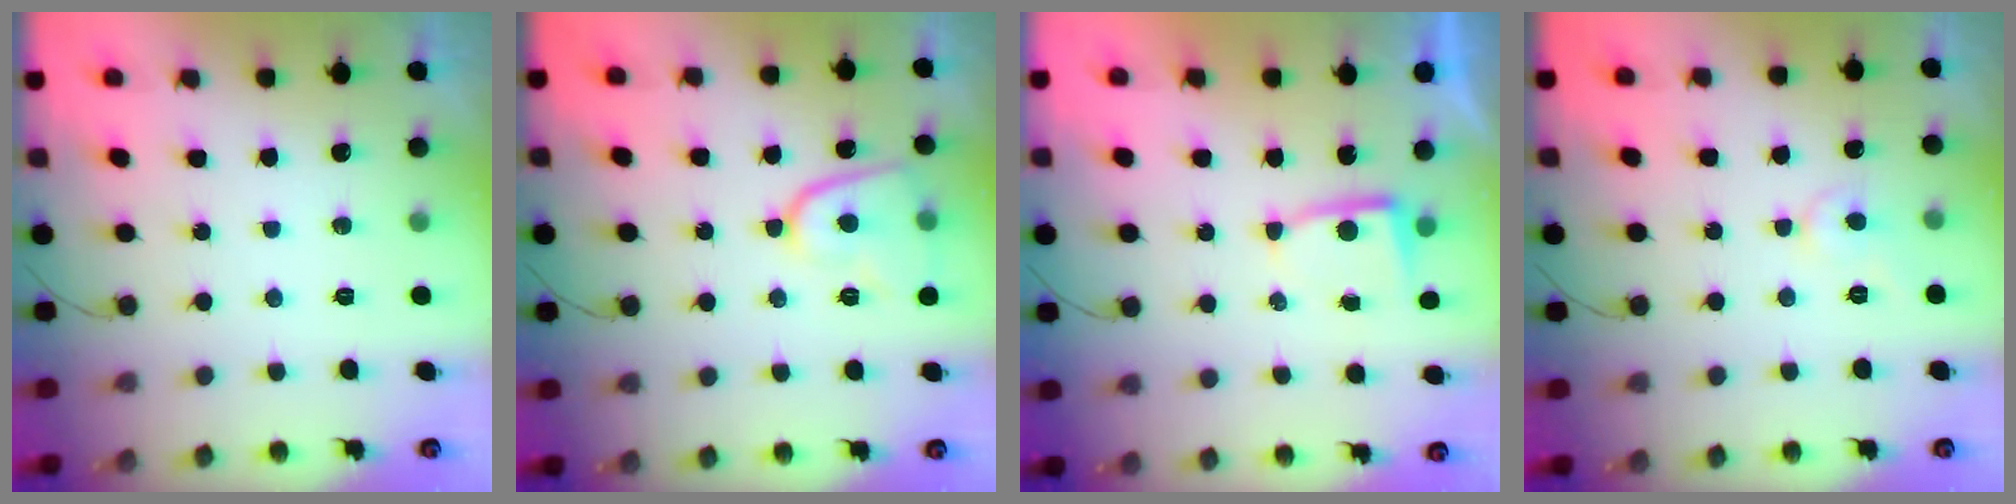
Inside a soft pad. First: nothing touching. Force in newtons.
{"total": 9.6, "press": 9.6, "slide": 1.1}
{"total": 3.0, "press": 3.0, "slide": 0.4}
{"total": 4.3, "press": 4.2, "slide": 0.4}